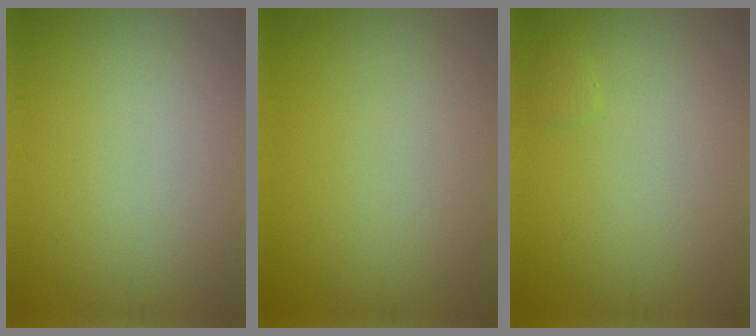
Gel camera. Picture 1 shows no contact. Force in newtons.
{"total": 0.0}
{"total": 0.6, "press": 0.6, "slide": 0.1}